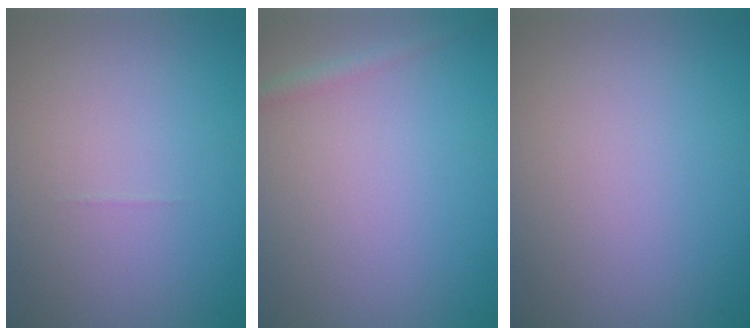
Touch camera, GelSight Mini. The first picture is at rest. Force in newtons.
{"total": 1.1, "press": 1.1, "slide": 0.1}
{"total": 0.0}